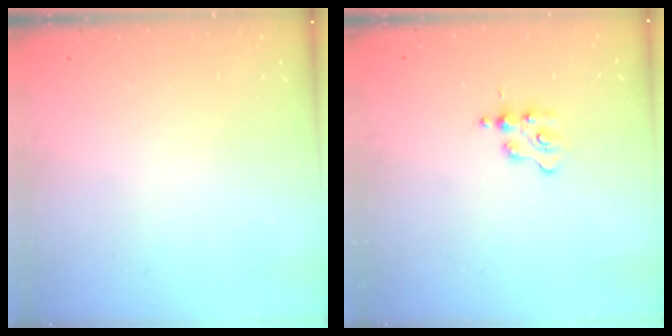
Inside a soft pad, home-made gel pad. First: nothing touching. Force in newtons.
{"total": 1.7, "press": 1.7, "slide": 0.3}